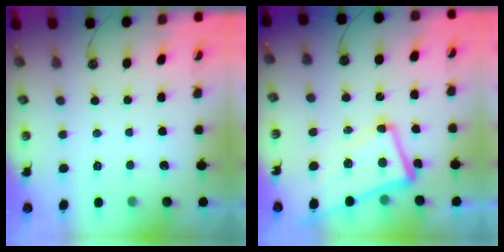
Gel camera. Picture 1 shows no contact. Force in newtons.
{"total": 2.8, "press": 2.1, "slide": 1.9}